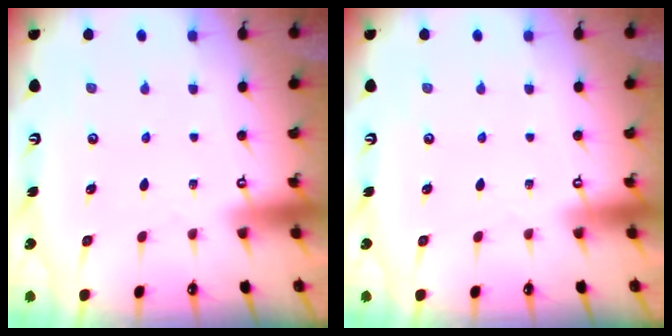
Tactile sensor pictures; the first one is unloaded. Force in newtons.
{"total": 0.0}